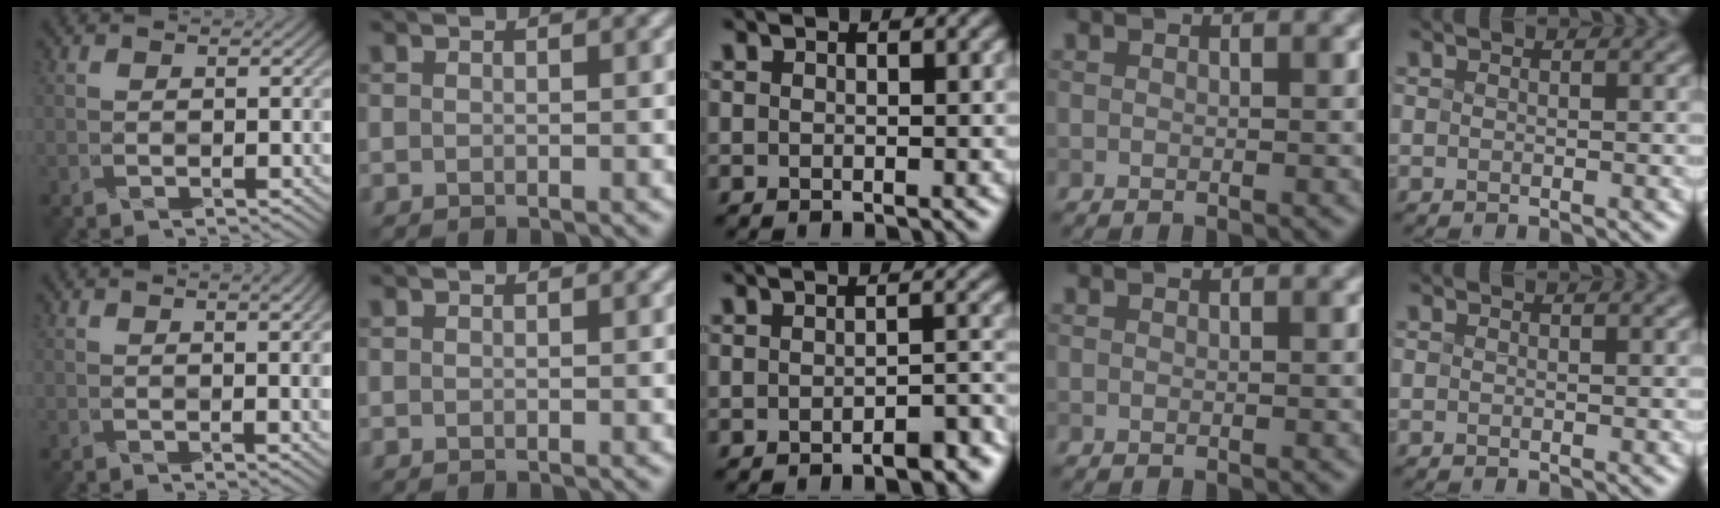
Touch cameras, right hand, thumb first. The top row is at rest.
{"thumb": {"total": 3.7, "force": [1.1, 0.7, 3.5], "torque": [-0.036, 0.008, 0.017]}, "middle": {"total": 2.7, "force": [-2.0, 0.9, 1.5], "torque": [-0.018, 0.008, -0.027]}}